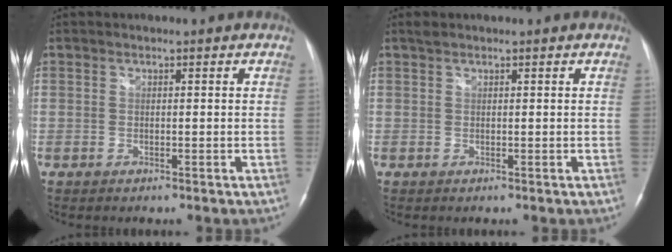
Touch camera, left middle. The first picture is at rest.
{"total": 0.7, "force": [0.7, 0.1, 0.3], "torque": [-0.015, 0.011, 0.018]}